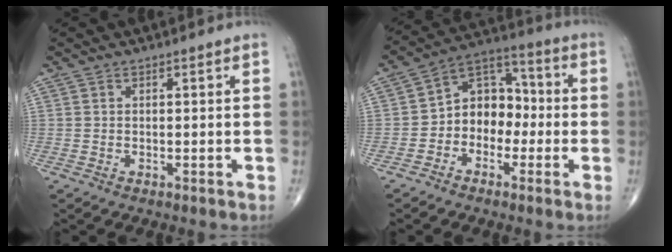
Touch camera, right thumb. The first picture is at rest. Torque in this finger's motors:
{"motor_torque": [-0.12, 0.38, 0.34, -0.26, 0.05]}